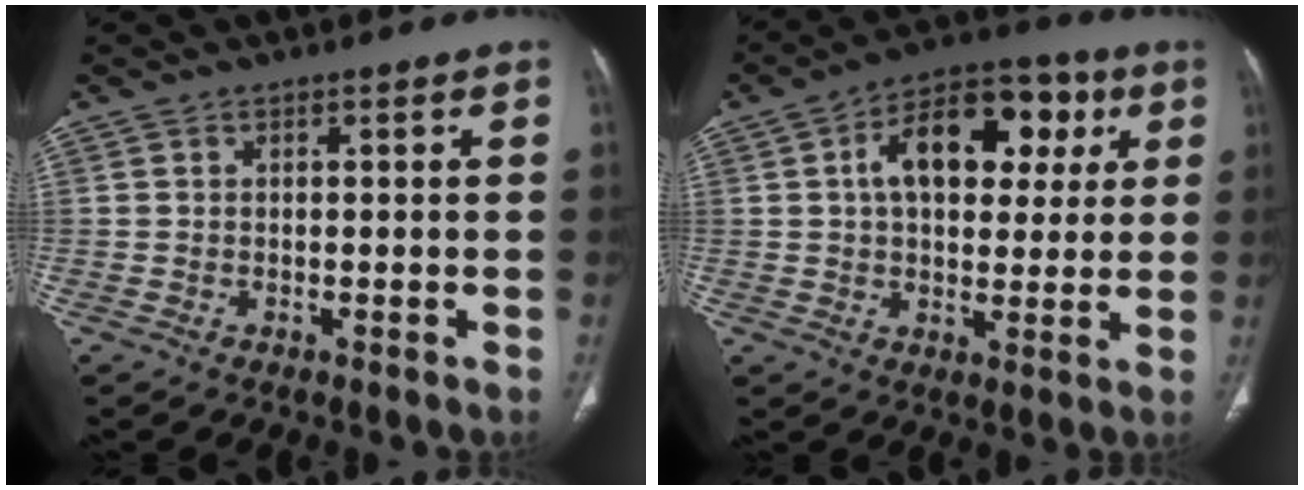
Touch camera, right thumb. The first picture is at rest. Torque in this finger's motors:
{"motor_torque": [1.77, 2.09, 1.27, 0.11, 0.09]}